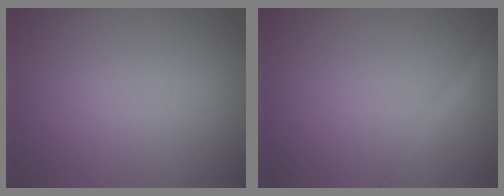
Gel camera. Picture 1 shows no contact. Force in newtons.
{"total": 1.5, "press": 1.5, "slide": 0.0}